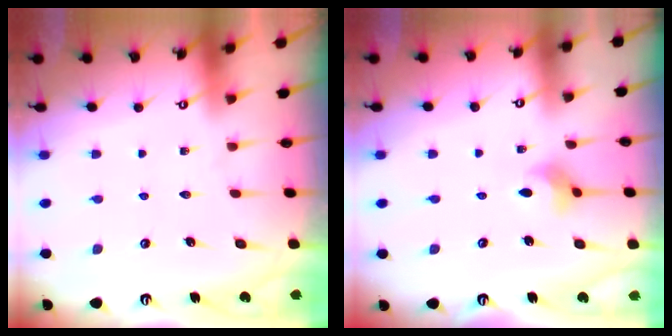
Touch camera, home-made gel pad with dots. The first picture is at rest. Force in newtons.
{"total": 3.1, "press": 3.1, "slide": 0.1}